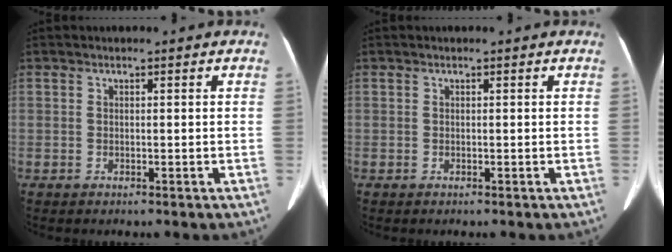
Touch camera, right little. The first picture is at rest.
{"total": 0.0}